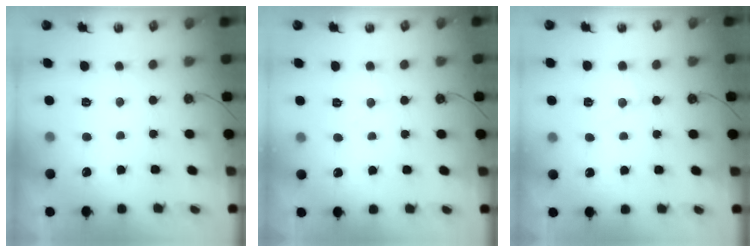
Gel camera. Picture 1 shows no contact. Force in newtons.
{"total": 5.5, "press": 5.5, "slide": 0.7}
{"total": 6.4, "press": 6.4, "slide": 0.3}